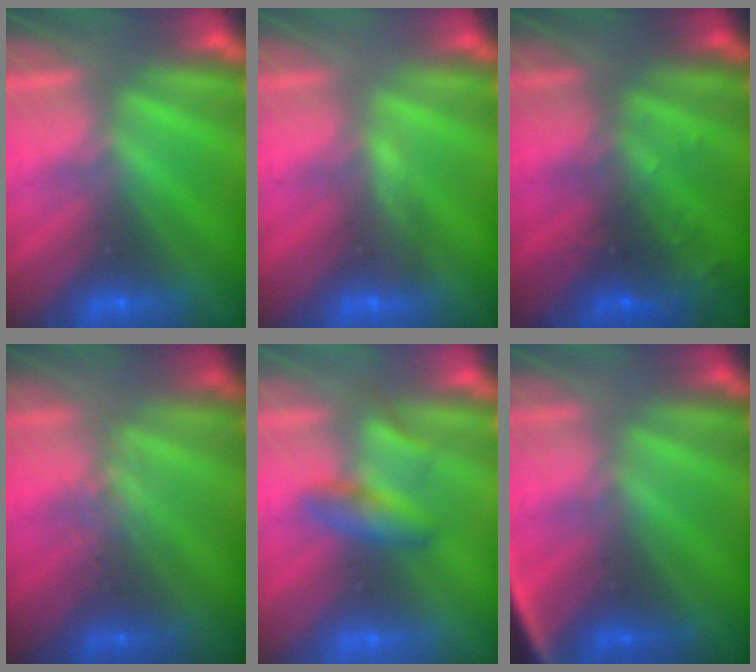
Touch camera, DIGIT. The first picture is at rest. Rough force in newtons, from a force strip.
{"total": 3.3}
{"total": 8.8}
{"total": 2.6}
{"total": 2.2}
{"total": 2.7}